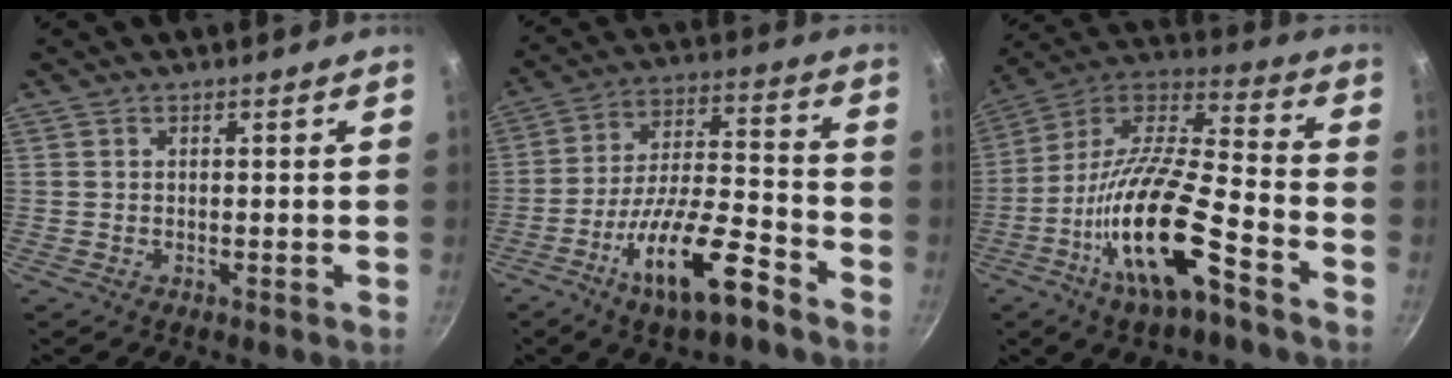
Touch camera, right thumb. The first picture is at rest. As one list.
[{"total": 16.4, "force": [-9.3, 5.0, 12.6], "torque": [-0.206, 0.056, -0.165]}, {"total": 21.4, "force": [-9.7, 6.7, 17.9], "torque": [-0.321, 0.044, -0.192]}]